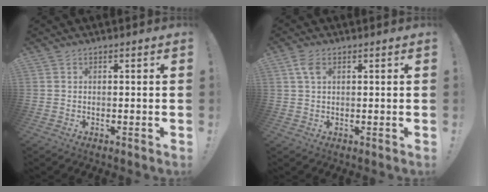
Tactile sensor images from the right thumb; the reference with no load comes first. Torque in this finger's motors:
{"motor_torque": [0.00, 1.02, 0.24, 0.22, -0.02]}